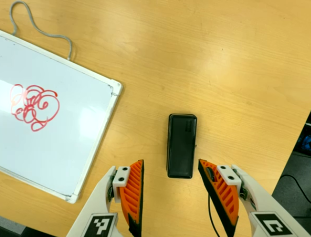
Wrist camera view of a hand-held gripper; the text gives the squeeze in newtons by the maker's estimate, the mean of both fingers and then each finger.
{"total": 0.0}